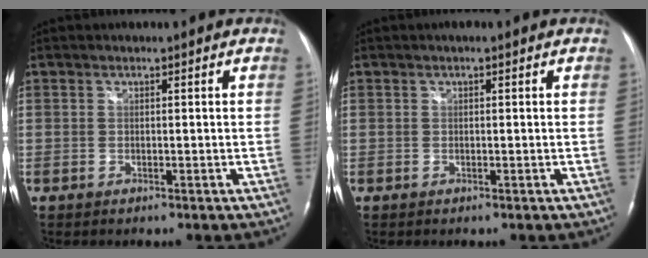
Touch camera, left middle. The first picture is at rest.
{"total": 0.7, "force": [0.4, 0.1, 0.6], "torque": [-0.013, 0.002, 0.003]}